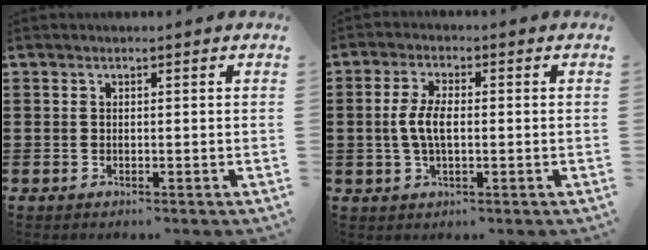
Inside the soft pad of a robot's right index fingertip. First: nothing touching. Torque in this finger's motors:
{"motor_torque": [1.06, 0.03, 0.63, 0.10]}